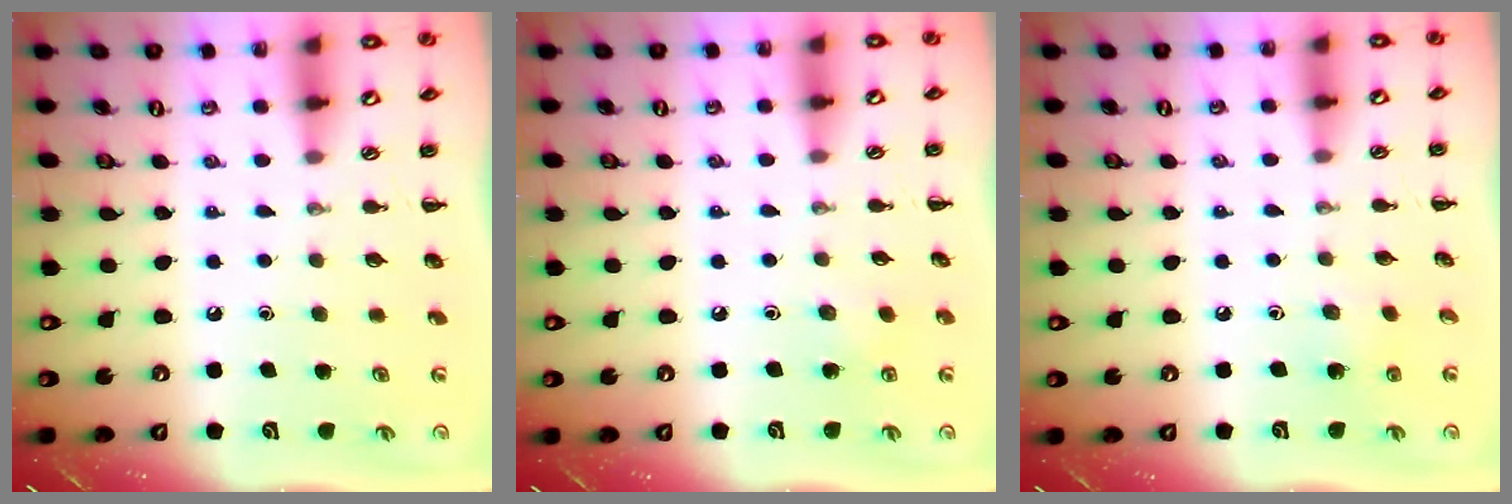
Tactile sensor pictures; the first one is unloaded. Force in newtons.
{"total": 3.0, "press": 2.9, "slide": 0.8}
{"total": 2.4, "press": 2.4, "slide": 0.6}